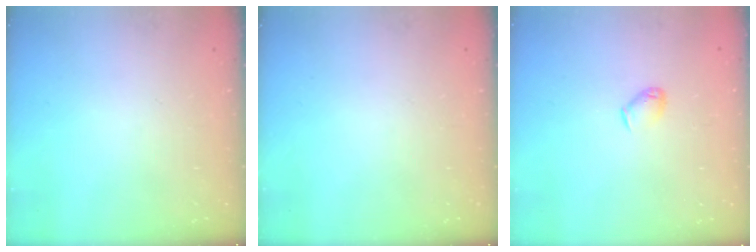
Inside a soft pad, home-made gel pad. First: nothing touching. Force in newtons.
{"total": 0.0}
{"total": 3.8, "press": 3.7, "slide": 0.7}